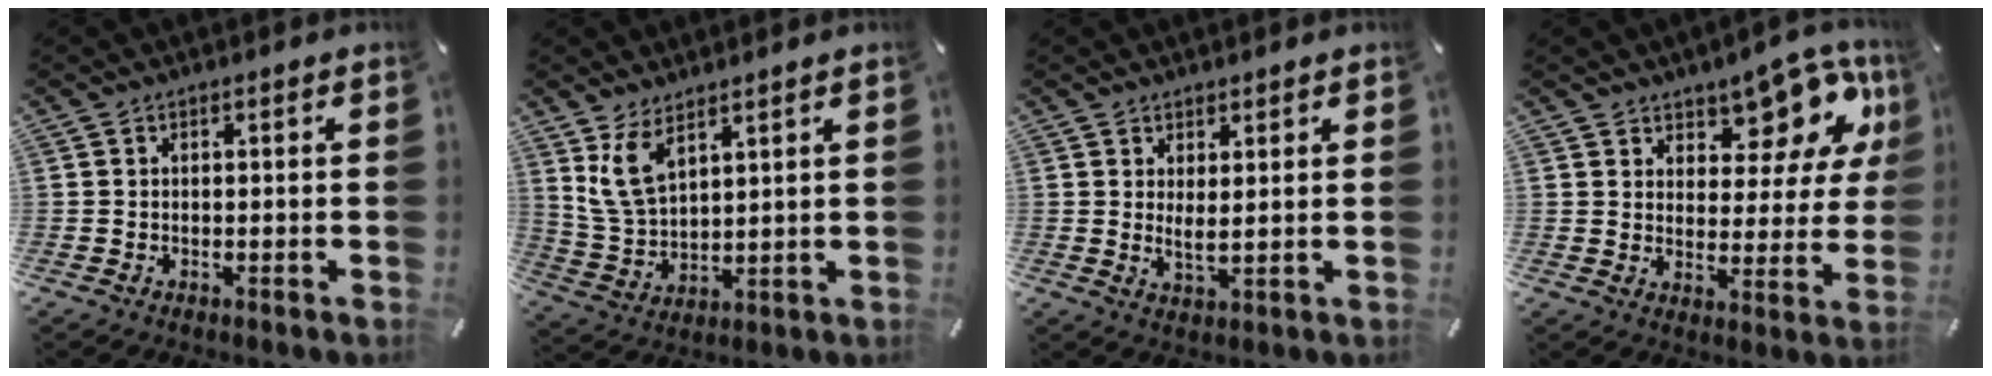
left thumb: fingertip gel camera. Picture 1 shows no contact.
{"total": 8.6, "force": [5.9, 4.1, 4.8], "torque": [-0.133, -0.027, 0.107]}
{"total": 3.0, "force": [1.9, 0.9, 2.1], "torque": [-0.028, -0.014, 0.033]}
{"total": 11.5, "force": [8.7, 6.1, 4.5], "torque": [-0.047, -0.077, 0.151]}